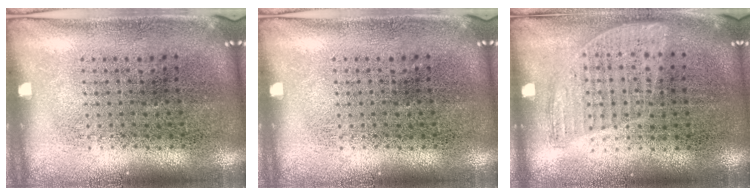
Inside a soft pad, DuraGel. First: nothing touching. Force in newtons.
{"total": 0.0}
{"total": 0.9, "press": 0.8, "slide": 0.4}